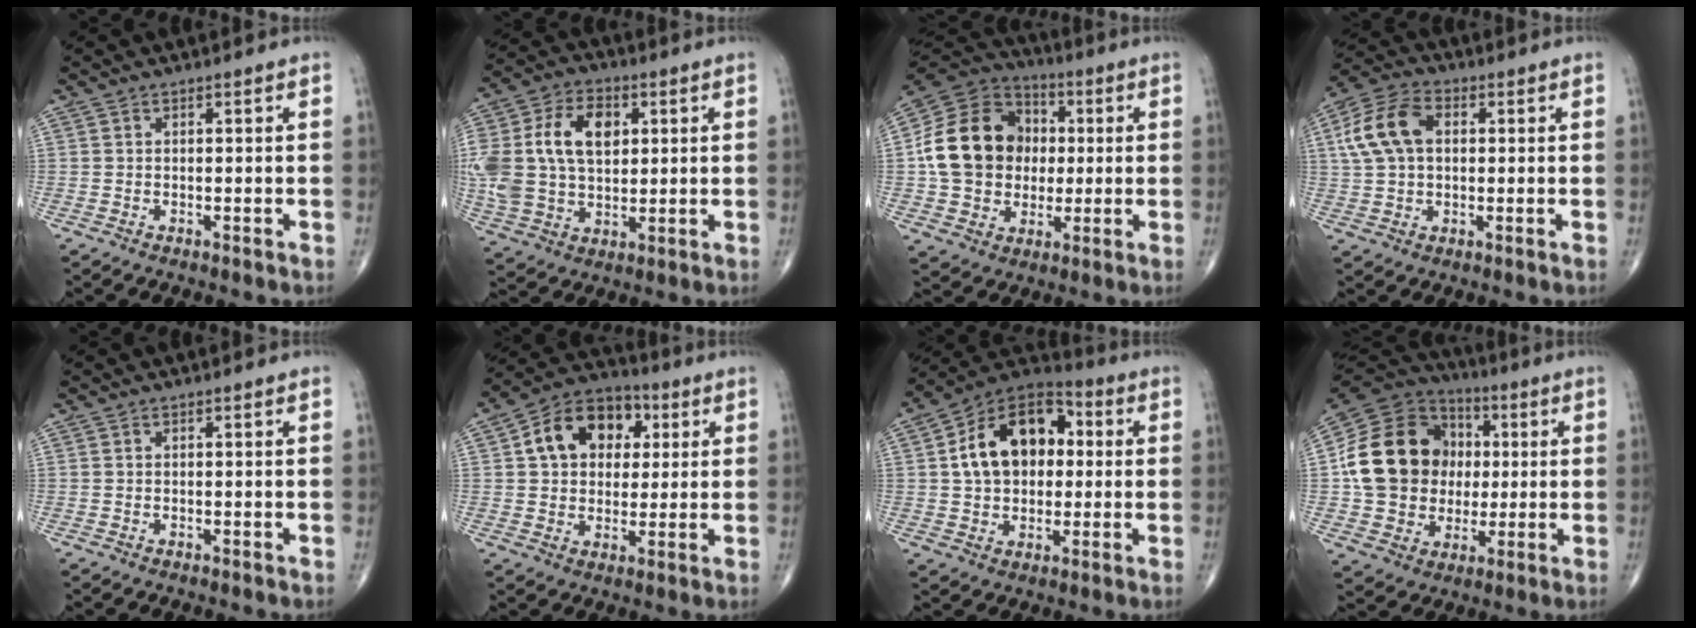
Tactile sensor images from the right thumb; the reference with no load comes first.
{"total": 19.3, "force": [3.6, 13.0, 13.8], "torque": [-0.288, 0.007, 0.069]}
{"total": 18.3, "force": [0.8, 15.4, 9.9], "torque": [-0.154, 0.025, 0.017]}
{"total": 12.1, "force": [2.6, 7.7, 8.9], "torque": [-0.176, 0.018, 0.044]}
{"total": 0.0}
{"total": 13.9, "force": [3.6, 10.4, 8.6], "torque": [-0.101, 0.010, 0.048]}
{"total": 17.1, "force": [2.3, 11.9, 12.1], "torque": [-0.163, 0.024, 0.030]}
{"total": 20.6, "force": [1.4, 17.4, 10.9], "torque": [-0.173, 0.026, 0.033]}